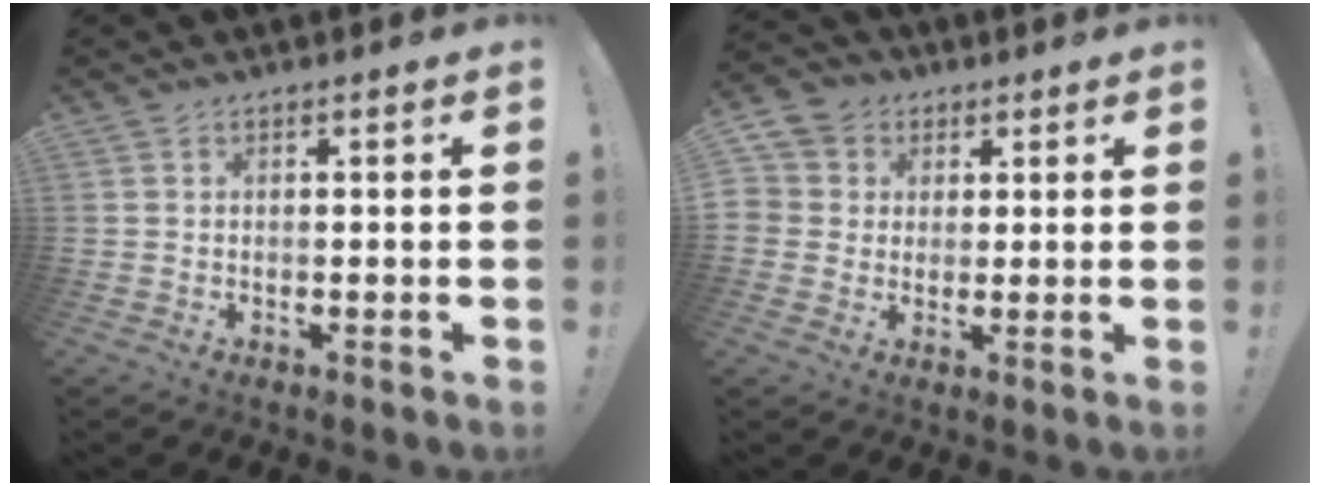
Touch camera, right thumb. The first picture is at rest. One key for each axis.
{"total": 6.5, "fx": 0.8, "fy": 6.4, "fz": 1.3, "tx": -0.029, "ty": 0.000, "tz": 0.018}